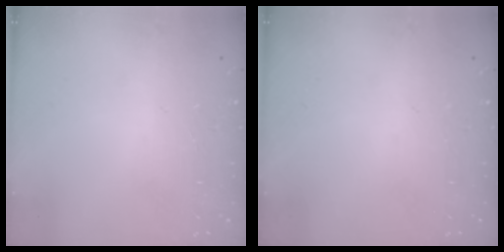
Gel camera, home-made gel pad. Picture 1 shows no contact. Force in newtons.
{"total": 0.0}